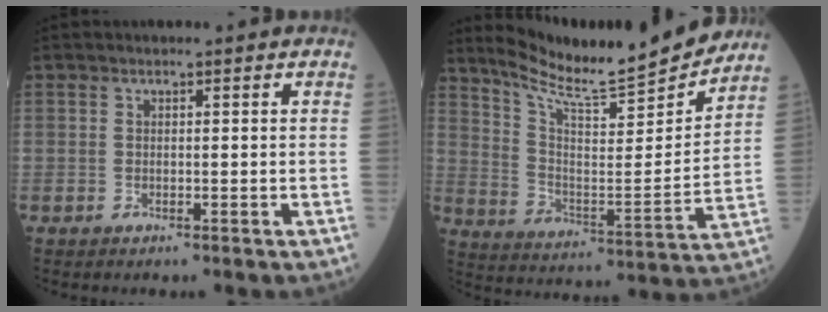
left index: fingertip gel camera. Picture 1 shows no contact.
{"total": 18.9, "force": [17.4, 0.4, 7.4], "torque": [-0.132, -0.038, 0.271]}